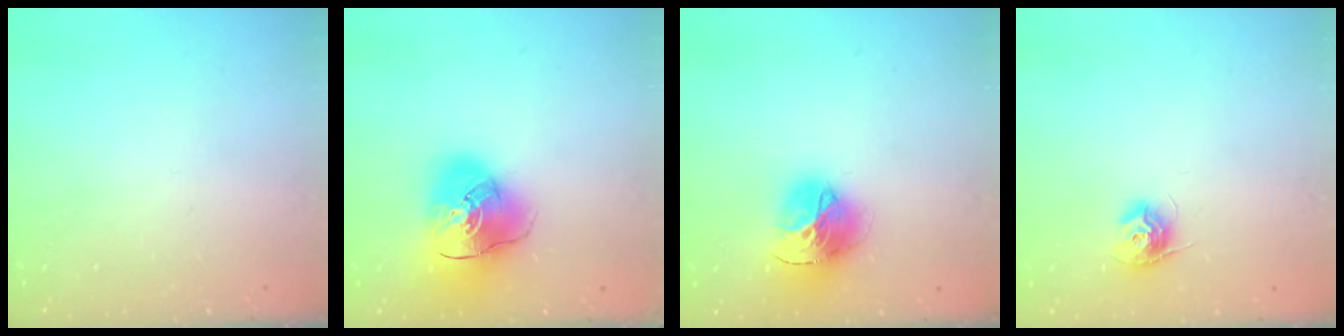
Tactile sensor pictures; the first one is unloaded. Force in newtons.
{"total": 15.3, "press": 15.2, "slide": 2.2}
{"total": 16.0, "press": 15.9, "slide": 1.7}
{"total": 9.6, "press": 9.6, "slide": 0.4}